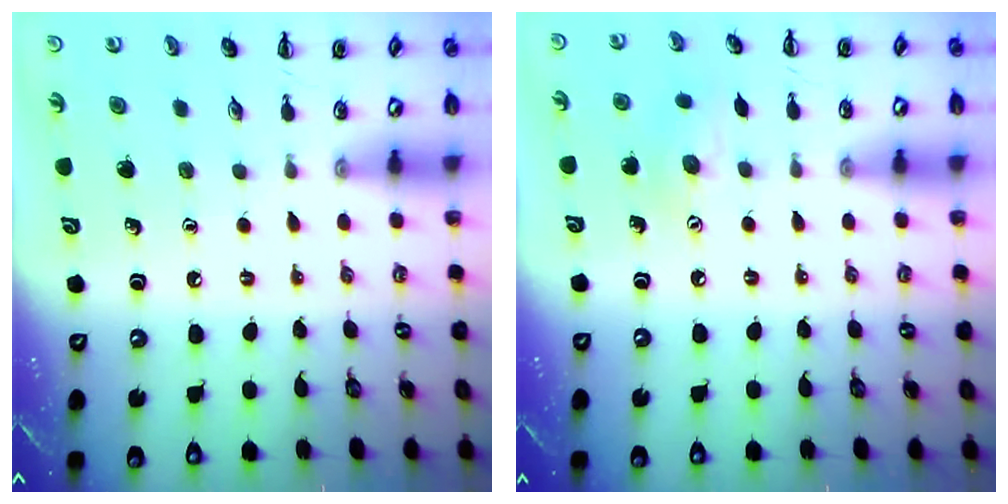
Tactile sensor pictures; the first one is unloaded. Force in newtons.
{"total": 7.0, "press": 6.9, "slide": 1.4}